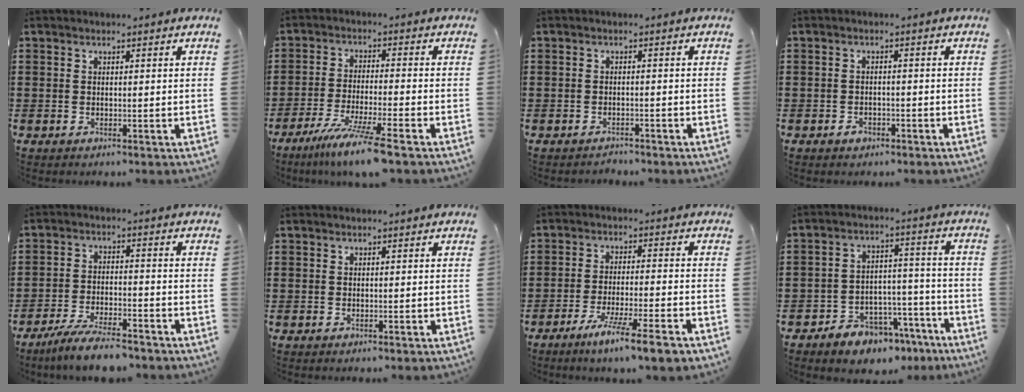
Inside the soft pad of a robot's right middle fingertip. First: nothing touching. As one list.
[{"total": 7.8, "force": [-6.1, -0.4, 4.9], "torque": [-0.095, -0.018, -0.115]}, {"total": 1.3, "force": [-1.2, 0.3, -0.2], "torque": [-0.002, 0.004, -0.028]}, {"total": 1.4, "force": [-0.9, 0.9, 0.4], "torque": [-0.012, 0.000, -0.020]}, {"total": 6.3, "force": [-5.6, 0.7, 2.8], "torque": [-0.064, -0.005, -0.107]}, {"total": 0.0}, {"total": 6.6, "force": [-5.2, -0.2, 4.1], "torque": [-0.076, -0.013, -0.095]}, {"total": 6.0, "force": [-5.3, 2.7, 0.7], "torque": [-0.014, 0.029, -0.103]}]